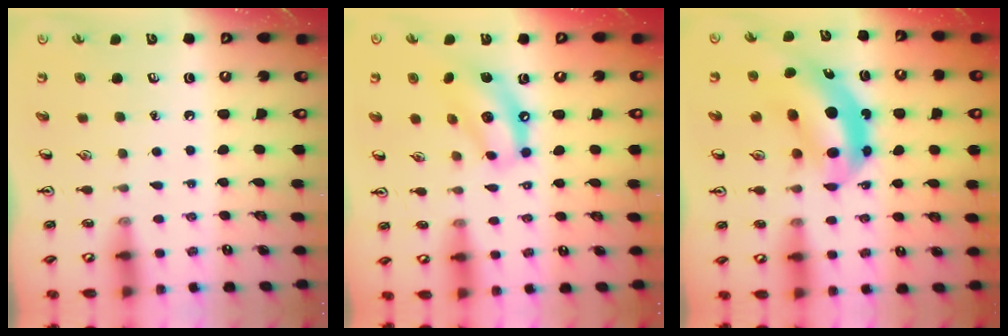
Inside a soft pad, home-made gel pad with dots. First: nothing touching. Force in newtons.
{"total": 11.7, "press": 11.2, "slide": 3.5}
{"total": 10.0, "press": 9.6, "slide": 3.0}